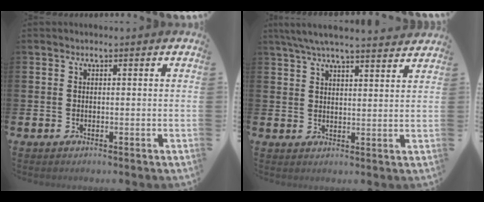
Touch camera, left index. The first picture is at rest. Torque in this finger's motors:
{"motor_torque": [1.12, -1.02, 0.43, 0.21]}